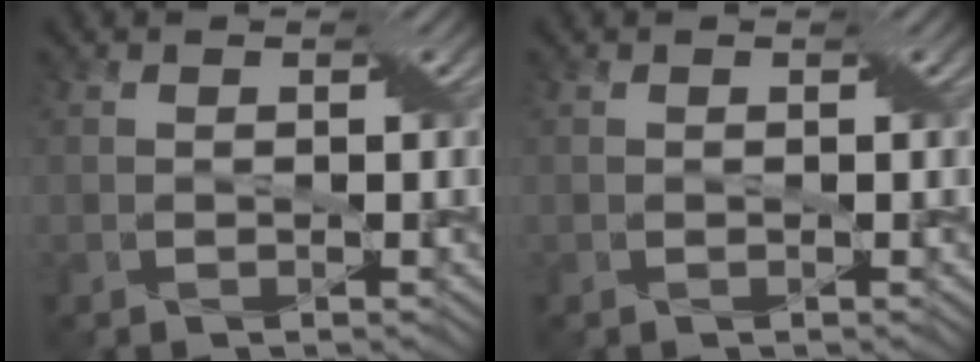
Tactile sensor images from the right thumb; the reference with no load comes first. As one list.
[{"total": 0.0}]